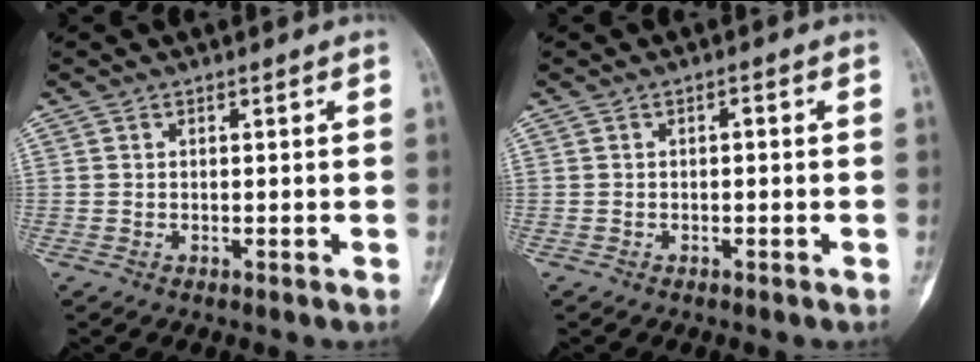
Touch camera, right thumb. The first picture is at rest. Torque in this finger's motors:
{"motor_torque": [-0.32, 0.08, 0.10, -0.10, -0.01]}